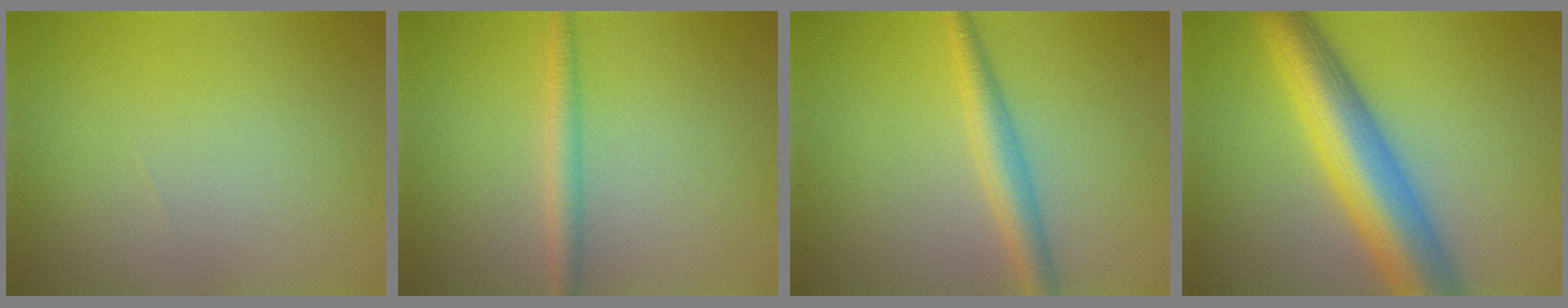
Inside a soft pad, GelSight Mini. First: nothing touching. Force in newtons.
{"total": 2.1, "press": 2.1, "slide": 0.0}
{"total": 2.9, "press": 2.9, "slide": 0.1}
{"total": 9.2, "press": 9.2, "slide": 0.3}